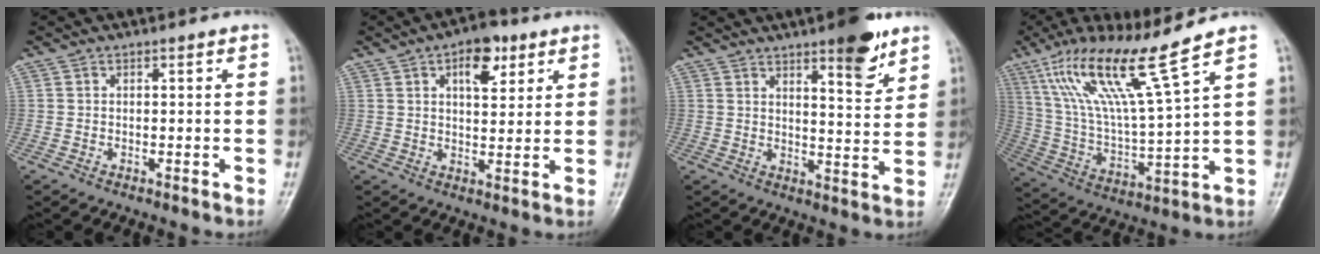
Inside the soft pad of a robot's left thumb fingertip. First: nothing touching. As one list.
[{"total": 8.3, "force": [3.9, 4.2, 5.9], "torque": [-0.059, -0.014, 0.053]}, {"total": 9.3, "force": [6.1, 2.4, 6.6], "torque": [-0.075, -0.039, 0.085]}, {"total": 17.4, "force": [10.7, 1.0, 13.7], "torque": [-0.258, -0.051, 0.208]}]